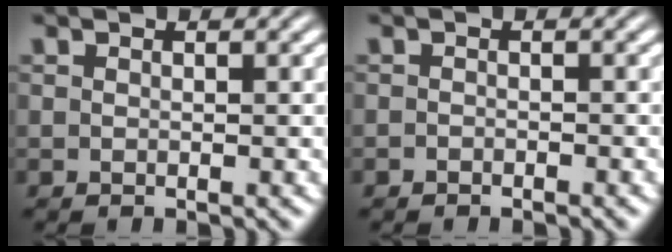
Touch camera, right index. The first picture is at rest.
{"total": 1.2, "force": [-0.8, -0.9, -0.4], "torque": [0.012, -0.007, -0.008]}